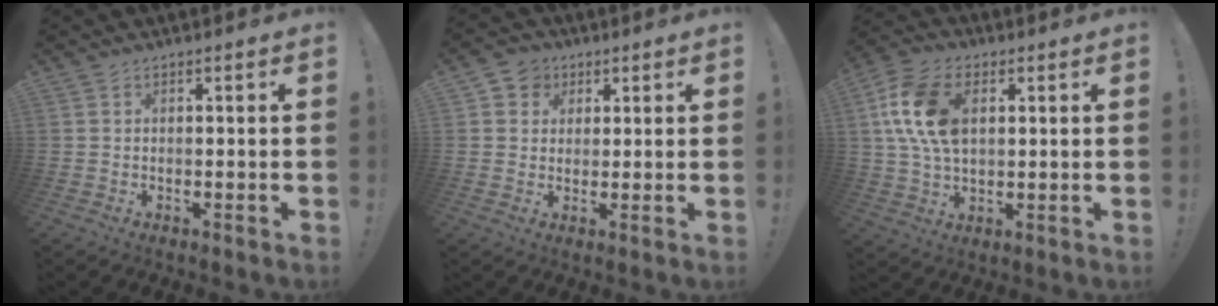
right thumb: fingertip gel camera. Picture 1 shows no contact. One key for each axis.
{"total": 5.3, "fx": 1.6, "fy": 4.9, "fz": 1.2, "tx": -0.018, "ty": -0.006, "tz": 0.031}
{"total": 15.9, "fx": 3.8, "fy": 10.5, "fz": 11.4, "tx": -0.212, "ty": 0.005, "tz": 0.073}